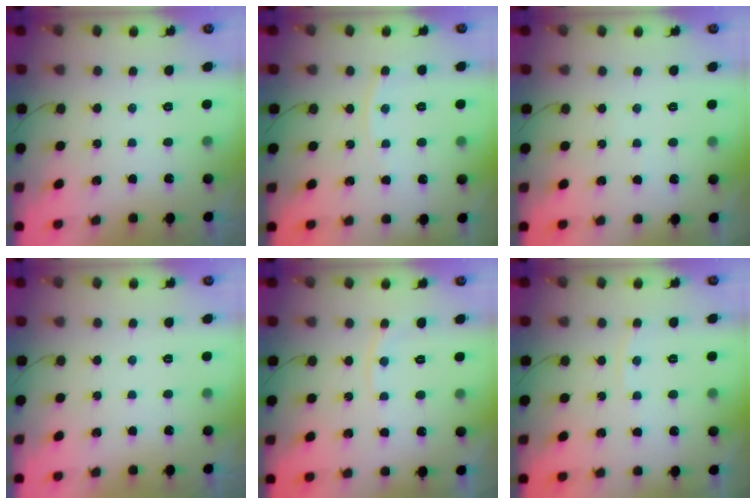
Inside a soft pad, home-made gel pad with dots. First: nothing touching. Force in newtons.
{"total": 4.8, "press": 4.8, "slide": 0.5}
{"total": 3.0, "press": 3.0, "slide": 0.4}
{"total": 0.0}
{"total": 4.4, "press": 4.4, "slide": 0.5}
{"total": 2.7, "press": 2.7, "slide": 0.3}